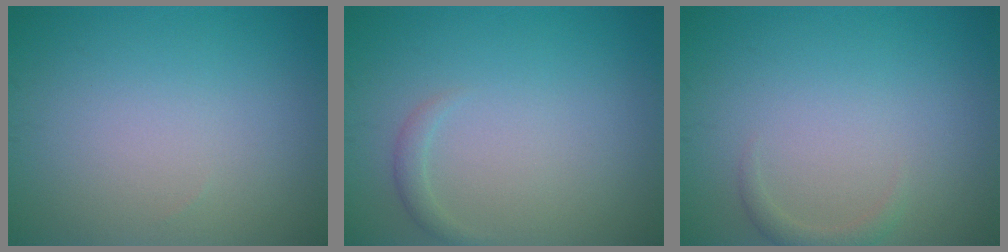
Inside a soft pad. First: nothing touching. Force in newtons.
{"total": 1.0, "press": 1.0, "slide": 0.0}
{"total": 1.2, "press": 1.2, "slide": 0.2}